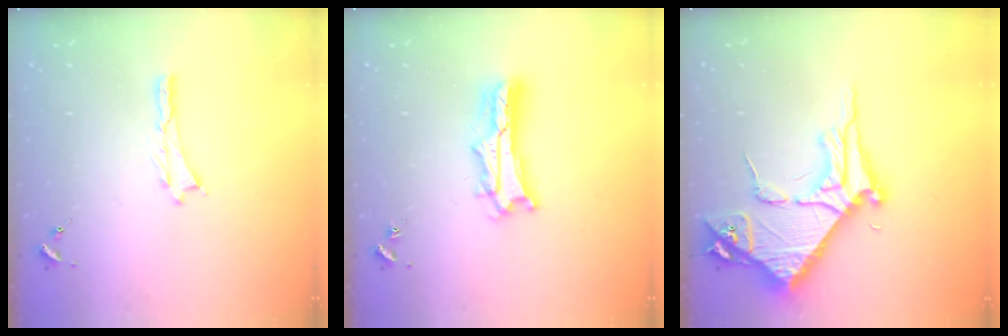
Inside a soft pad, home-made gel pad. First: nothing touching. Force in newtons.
{"total": 6.1, "press": 6.1, "slide": 0.5}
{"total": 8.4, "press": 8.4, "slide": 0.9}